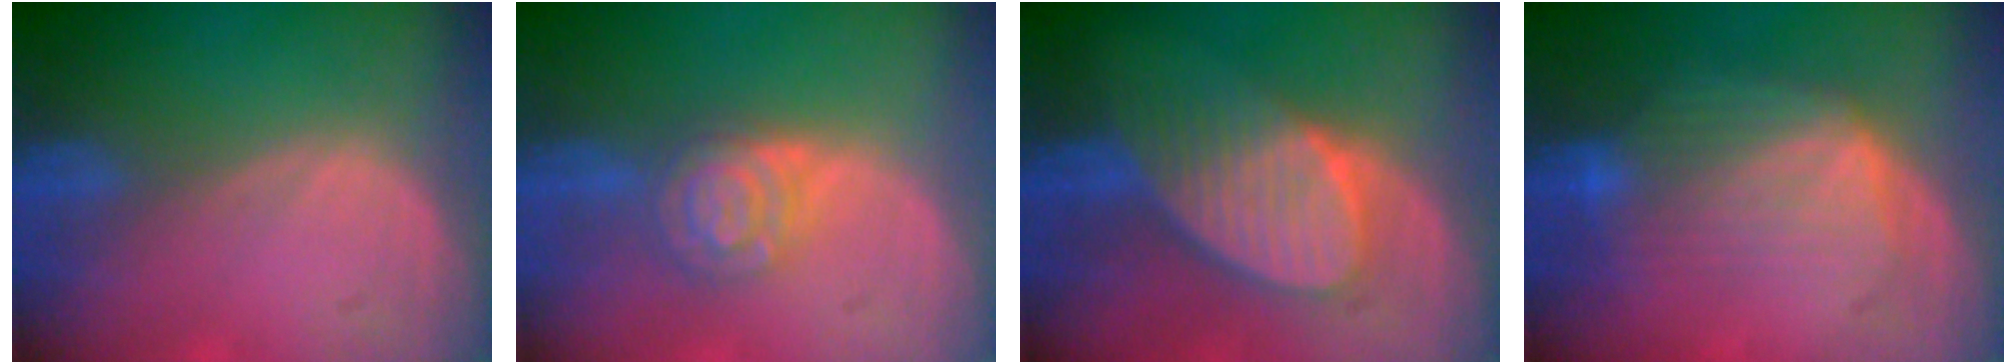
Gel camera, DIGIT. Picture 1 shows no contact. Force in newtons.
{"total": 6.1, "press": 6.1, "slide": 0.4}
{"total": 7.8, "press": 7.4, "slide": 2.4}
{"total": 7.3, "press": 7.2, "slide": 1.4}